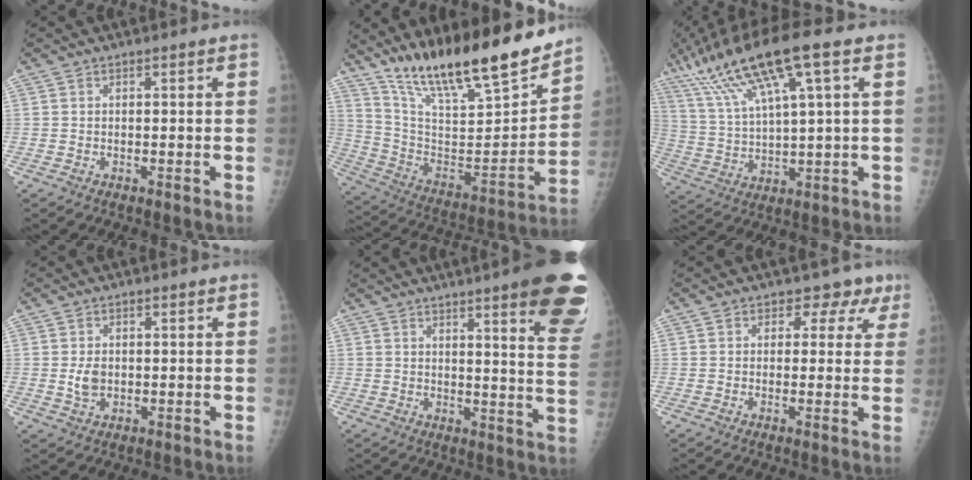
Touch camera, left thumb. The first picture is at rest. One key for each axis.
{"total": 24.4, "fx": 19.4, "fy": 5.1, "fz": 13.9, "tx": -0.198, "ty": -0.098, "tz": 0.333}
{"total": 18.1, "fx": 9.0, "fy": 3.5, "fz": 15.4, "tx": -0.304, "ty": 0.008, "tz": 0.168}
{"total": 3.3, "fx": 0.0, "fy": 2.3, "fz": 2.3, "tx": -0.036, "ty": -0.003, "tz": 0.005}
{"total": 18.1, "fx": 11.1, "fy": 2.3, "fz": 14.2, "tx": -0.154, "ty": -0.052, "tz": 0.123}
{"total": 5.3, "fx": 3.3, "fy": 4.0, "fz": 1.2, "tx": 0.021, "ty": -0.013, "tz": 0.026}